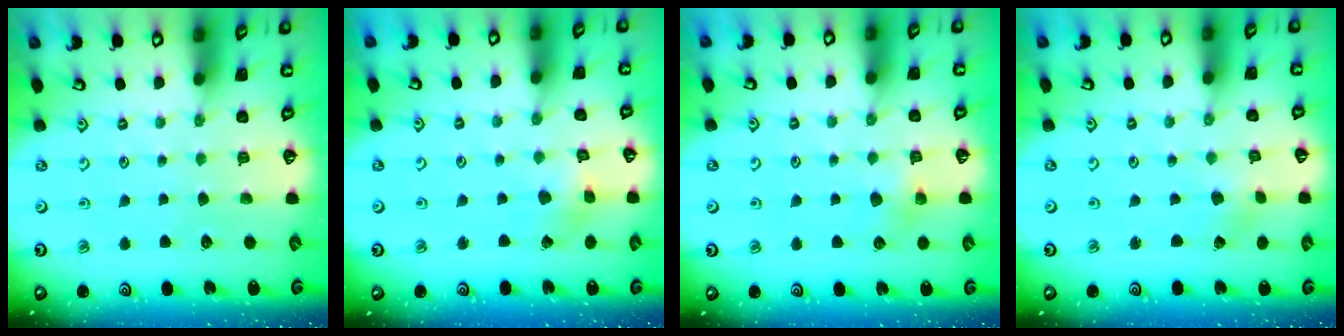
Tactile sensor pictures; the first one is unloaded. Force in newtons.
{"total": 2.6, "press": 2.5, "slide": 0.3}
{"total": 4.4, "press": 4.3, "slide": 0.9}
{"total": 0.0}